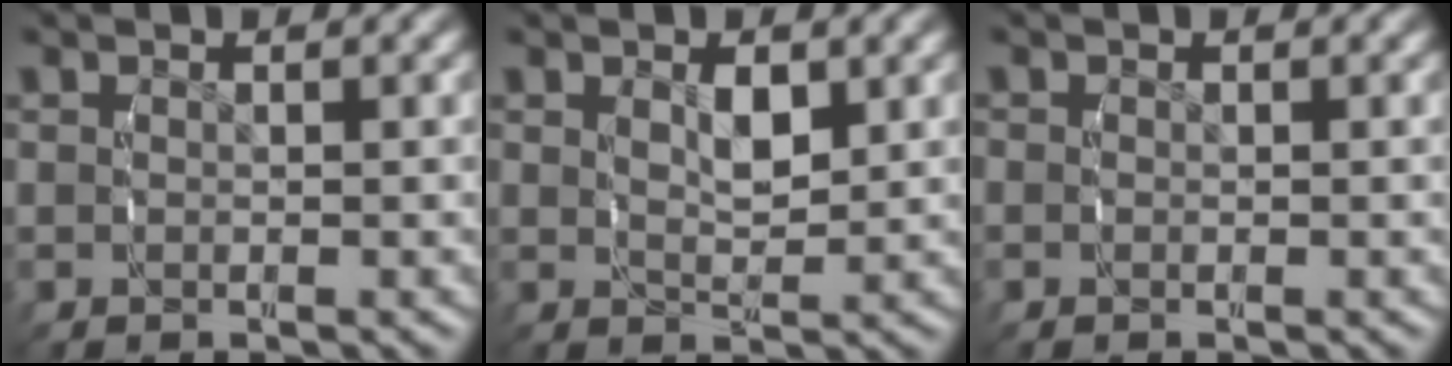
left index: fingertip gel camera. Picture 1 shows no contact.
{"total": 2.0, "force": [0.8, 0.7, 1.7], "torque": [-0.026, -0.004, 0.015]}
{"total": 1.1, "force": [-0.1, 1.0, 0.3], "torque": [-0.007, 0.002, -0.006]}